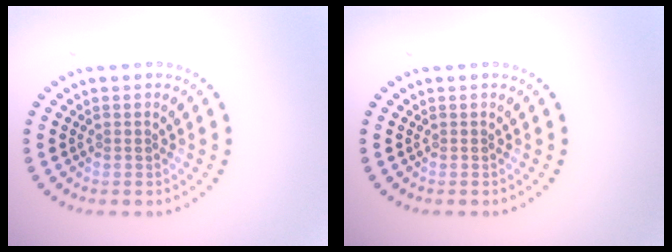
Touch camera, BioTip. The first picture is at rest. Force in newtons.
{"total": 0.0}